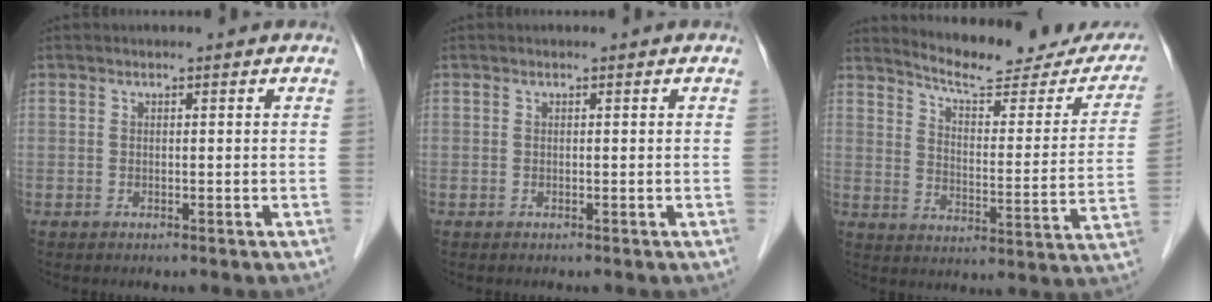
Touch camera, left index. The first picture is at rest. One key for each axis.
{"total": 0.0}
{"total": 19.8, "fx": 18.3, "fy": 3.8, "fz": 6.6, "tx": -0.081, "ty": -0.050, "tz": 0.227}